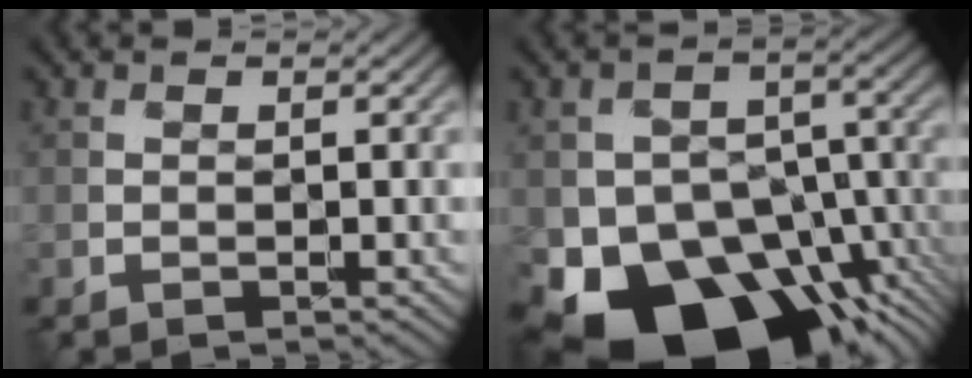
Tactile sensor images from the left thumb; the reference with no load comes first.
{"total": 16.8, "force": [-9.0, 10.9, 9.2], "torque": [-0.153, -0.032, -0.138]}